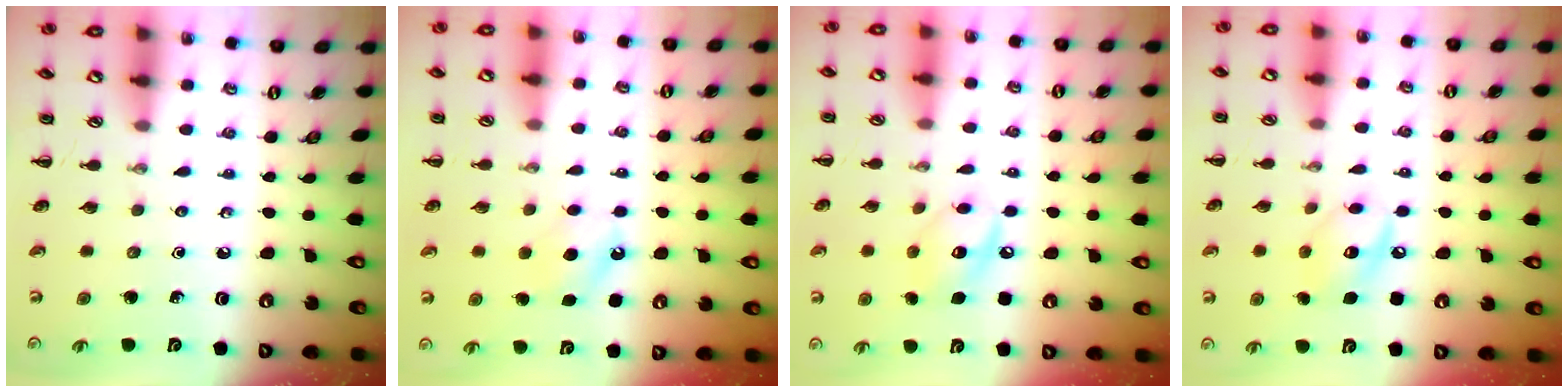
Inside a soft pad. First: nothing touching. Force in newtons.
{"total": 7.5, "press": 7.3, "slide": 1.9}
{"total": 10.0, "press": 9.9, "slide": 0.8}
{"total": 10.0, "press": 9.9, "slide": 0.8}